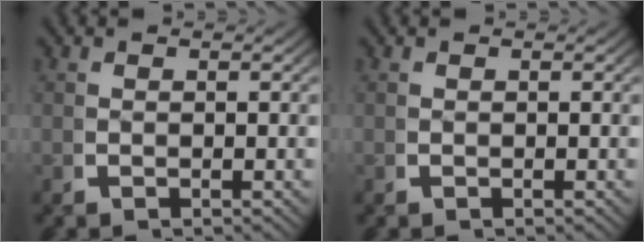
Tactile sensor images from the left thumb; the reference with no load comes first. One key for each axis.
{"total": 0.0}